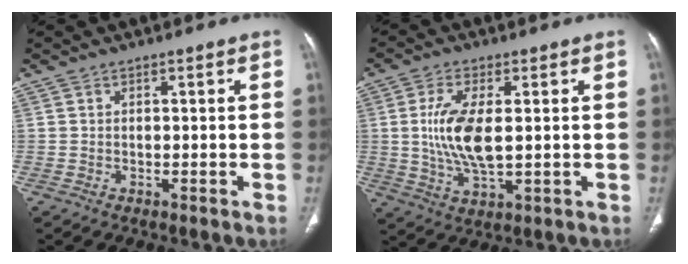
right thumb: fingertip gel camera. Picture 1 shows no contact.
{"total": 10.3, "force": [0.9, 4.2, 9.4], "torque": [-0.196, -0.014, 0.020]}